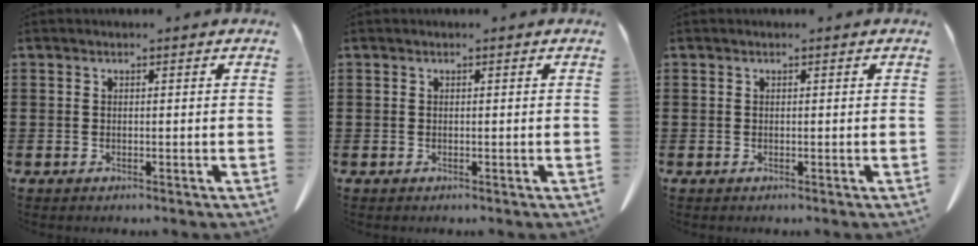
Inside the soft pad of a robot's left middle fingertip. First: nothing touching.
{"total": 0.0}
{"total": 0.0}